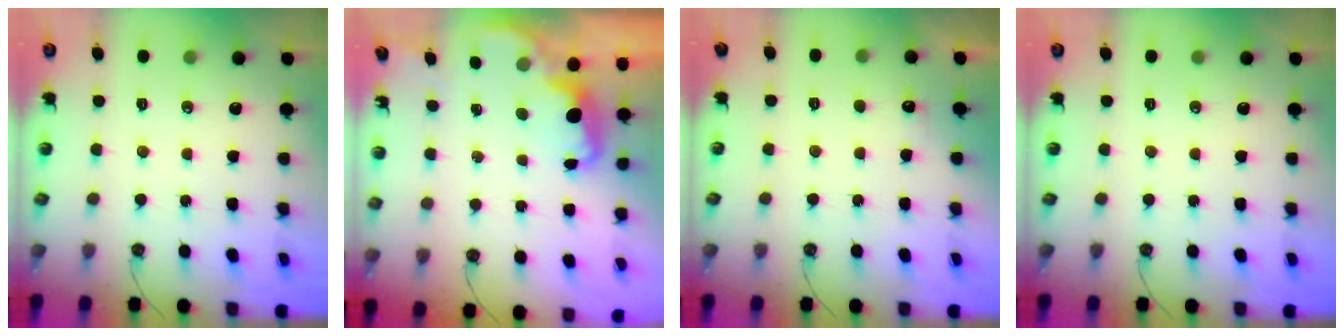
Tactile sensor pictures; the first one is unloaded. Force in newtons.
{"total": 2.3, "press": 2.3, "slide": 0.5}
{"total": 4.8, "press": 4.7, "slide": 1.1}
{"total": 0.0}